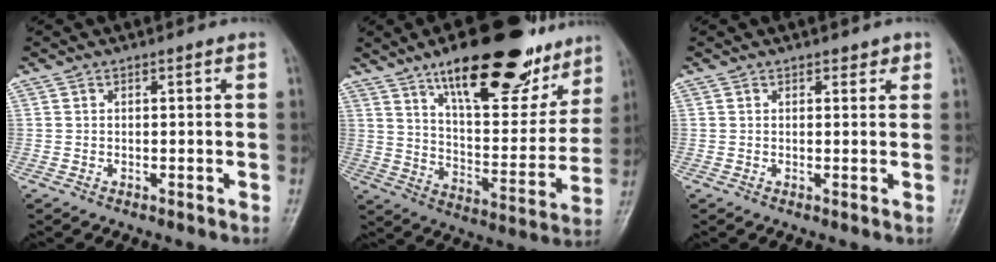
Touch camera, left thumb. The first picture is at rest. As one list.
[{"total": 25.2, "force": [16.3, 9.6, 16.7], "torque": [-0.191, -0.058, 0.248]}, {"total": 1.6, "force": [1.1, 1.0, 0.6], "torque": [0.008, -0.005, 0.009]}]